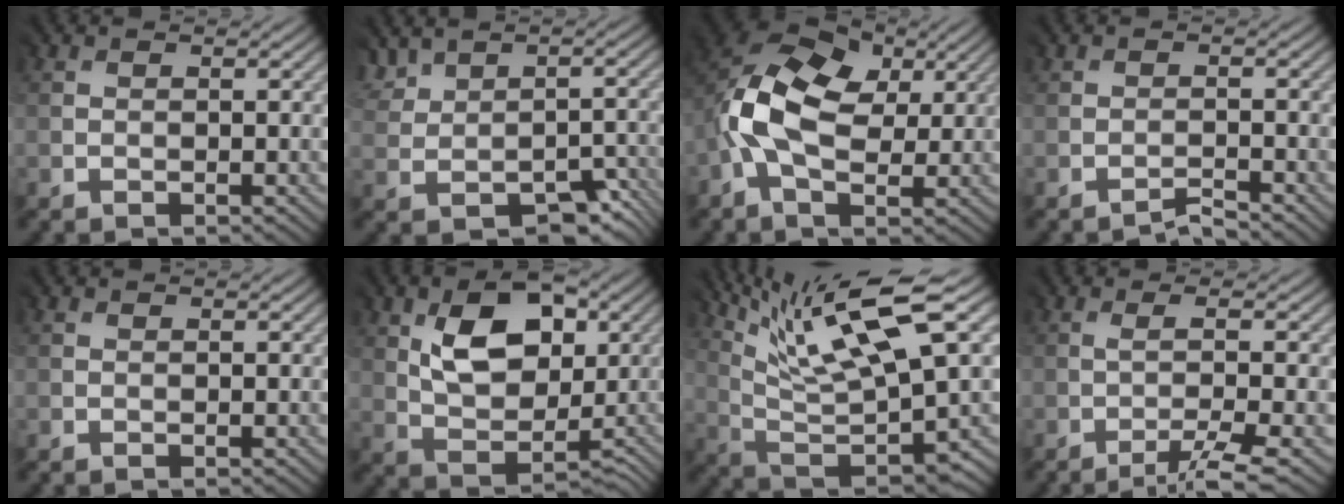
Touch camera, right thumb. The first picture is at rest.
{"total": 3.9, "force": [0.5, 3.4, 1.8], "torque": [-0.025, -0.010, 0.018]}
{"total": 11.4, "force": [2.0, 7.9, 7.9], "torque": [-0.189, 0.005, 0.027]}
{"total": 2.0, "force": [-1.3, -0.7, -1.3], "torque": [0.026, 0.004, -0.034]}
{"total": 0.0}
{"total": 8.5, "force": [3.4, 5.4, 5.7], "torque": [-0.100, 0.004, 0.059]}
{"total": 14.5, "force": [9.2, 3.0, 10.8], "torque": [-0.214, 0.008, 0.174]}
{"total": 4.2, "force": [-2.1, 0.4, 3.6], "torque": [-0.054, -0.003, -0.040]}